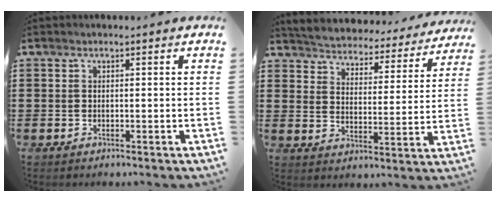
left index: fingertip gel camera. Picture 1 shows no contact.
{"total": 4.0, "force": [4.0, -0.1, -0.3], "torque": [-0.021, -0.039, 0.062]}